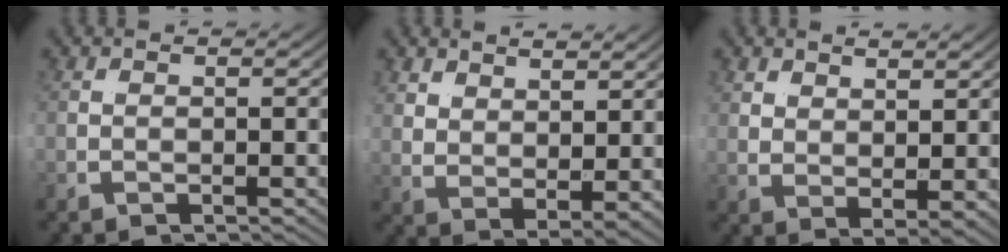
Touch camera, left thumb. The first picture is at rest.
{"total": 3.3, "force": [2.3, -2.3, -0.6], "torque": [0.006, 0.011, 0.040]}
{"total": 3.3, "force": [2.1, -2.6, -0.4], "torque": [0.013, 0.019, 0.031]}